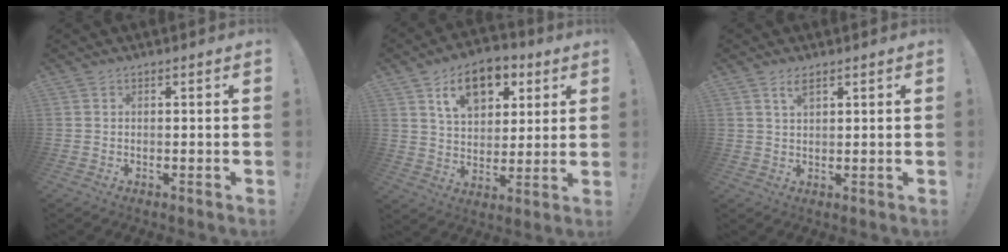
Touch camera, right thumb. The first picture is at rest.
{"total": 14.0, "force": [7.3, 9.0, 7.8], "torque": [-0.109, -0.029, 0.132]}
{"total": 3.2, "force": [1.9, 1.2, 2.3], "torque": [-0.041, -0.002, 0.032]}